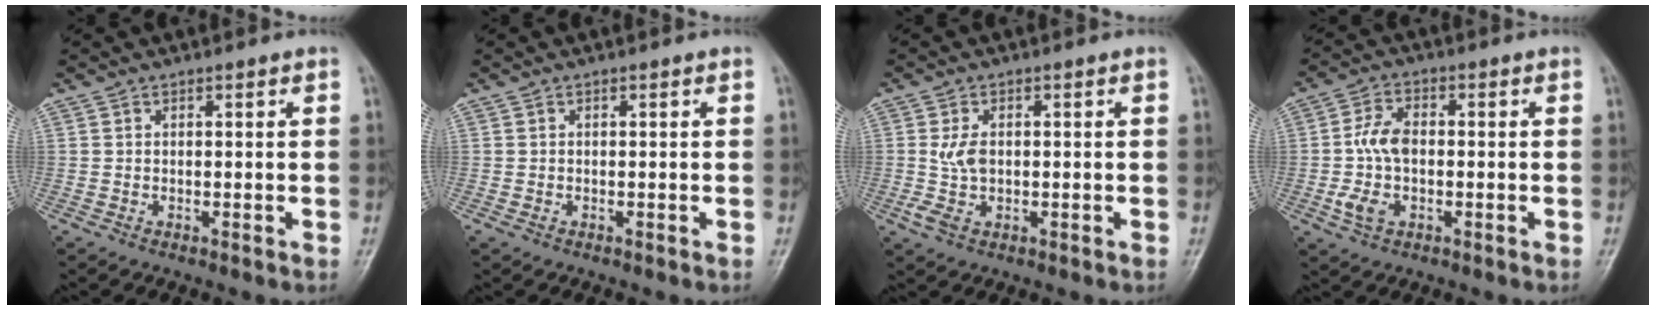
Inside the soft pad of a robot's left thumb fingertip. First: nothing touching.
{"total": 0.8, "force": [-0.2, 0.6, 0.5], "torque": [-0.014, -0.001, 0.000]}
{"total": 4.2, "force": [-0.1, 2.6, 3.3], "torque": [-0.069, 0.001, -0.001]}
{"total": 7.7, "force": [-0.9, 4.9, 5.9], "torque": [-0.117, 0.012, -0.021]}